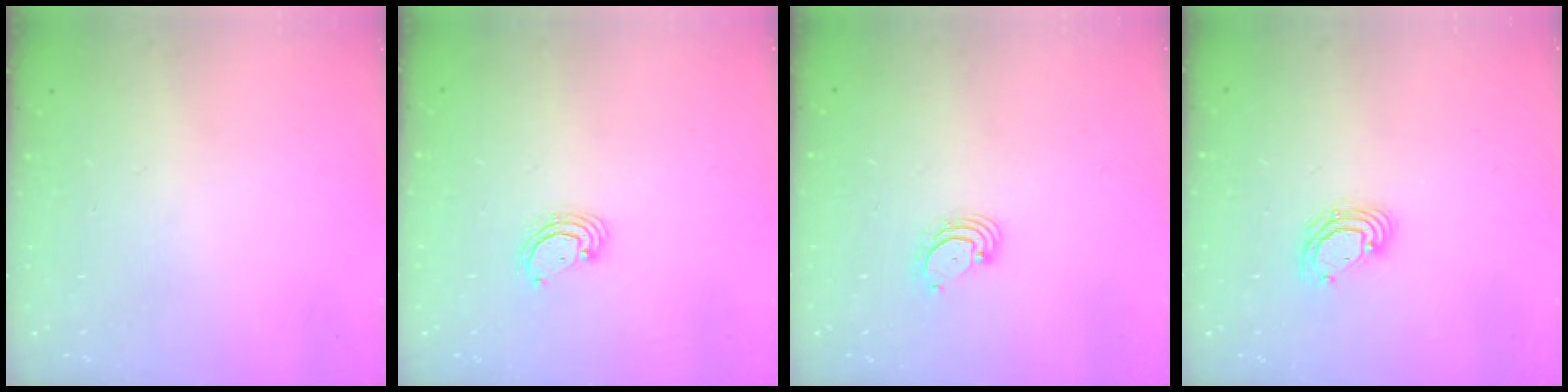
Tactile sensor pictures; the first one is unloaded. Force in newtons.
{"total": 3.3, "press": 3.3, "slide": 0.3}
{"total": 2.9, "press": 2.9, "slide": 0.4}
{"total": 6.3, "press": 6.3, "slide": 0.6}